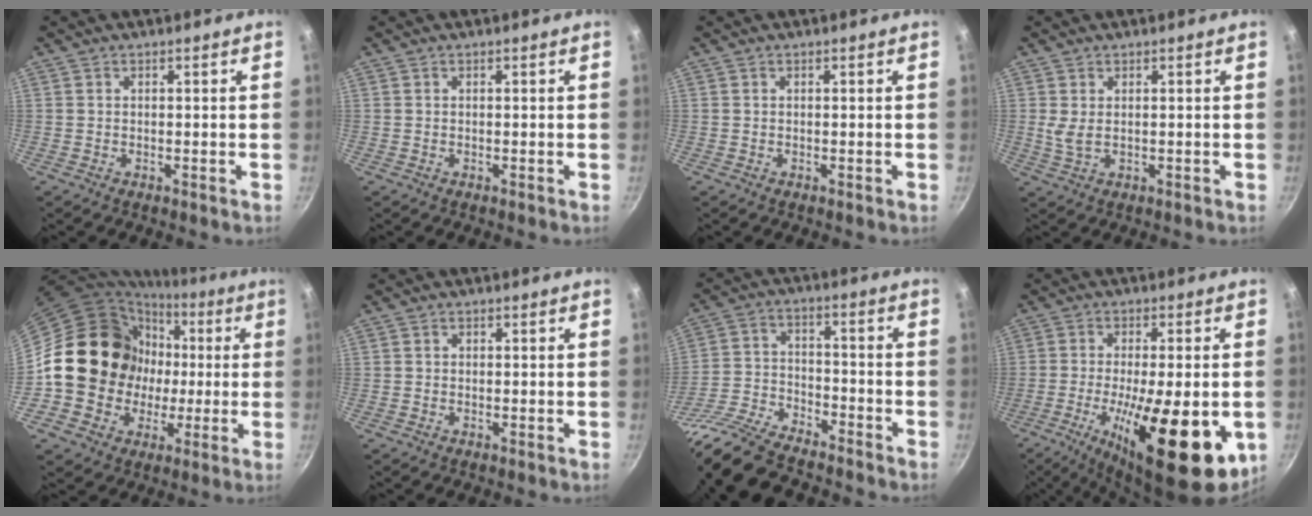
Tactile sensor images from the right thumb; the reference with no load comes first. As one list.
[{"total": 0.0}, {"total": 0.0}, {"total": 2.8, "force": [0.4, 1.3, 2.4], "torque": [-0.046, -0.006, 0.013]}, {"total": 18.9, "force": [0.5, 17.1, 8.0], "torque": [-0.116, 0.022, 0.017]}, {"total": 0.6, "force": [0.0, 0.5, 0.2], "torque": [-0.002, 0.003, 0.000]}, {"total": 19.7, "force": [-16.4, 6.2, 8.9], "torque": [-0.168, 0.052, -0.298]}, {"total": 21.7, "force": [-6.1, 7.2, 19.6], "torque": [-0.289, -0.005, -0.086]}]